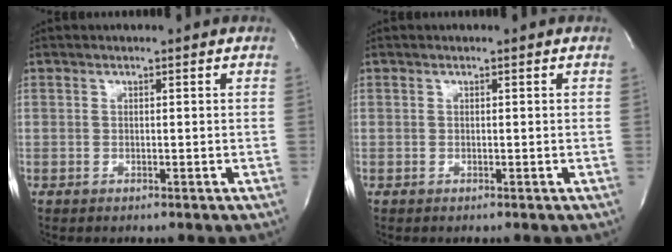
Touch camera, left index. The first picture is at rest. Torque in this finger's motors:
{"motor_torque": [-0.01, 0.02, -0.01, 0.00]}